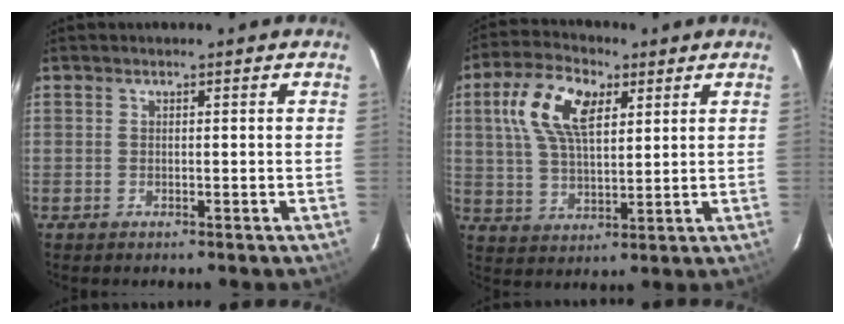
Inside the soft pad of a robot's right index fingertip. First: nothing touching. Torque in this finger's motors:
{"motor_torque": [0.53, 0.30, 0.43, 0.11]}